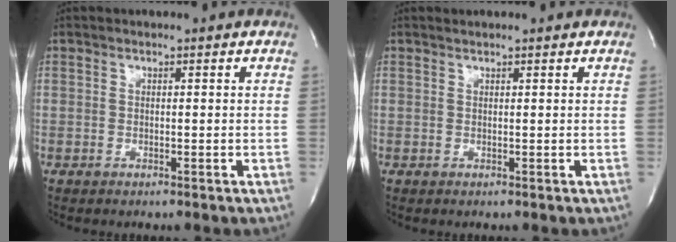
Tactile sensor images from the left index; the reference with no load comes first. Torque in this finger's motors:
{"motor_torque": [-0.01, -0.03, -0.01, 0.01]}